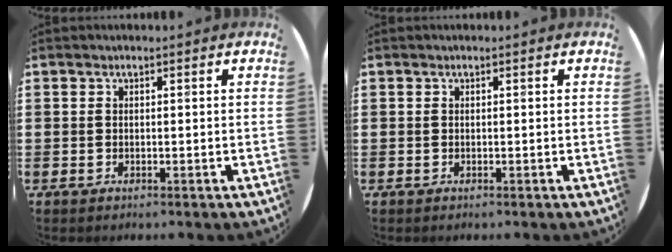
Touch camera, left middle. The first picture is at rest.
{"total": 0.0}